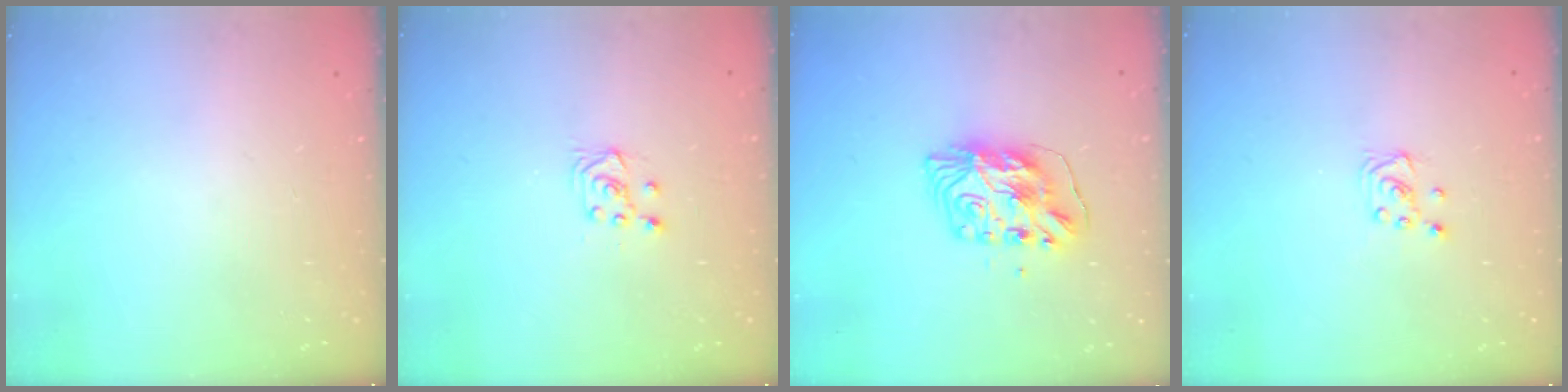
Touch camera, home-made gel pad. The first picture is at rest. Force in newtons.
{"total": 4.5, "press": 4.4, "slide": 0.8}
{"total": 9.4, "press": 9.4, "slide": 0.8}
{"total": 3.7, "press": 3.6, "slide": 0.4}